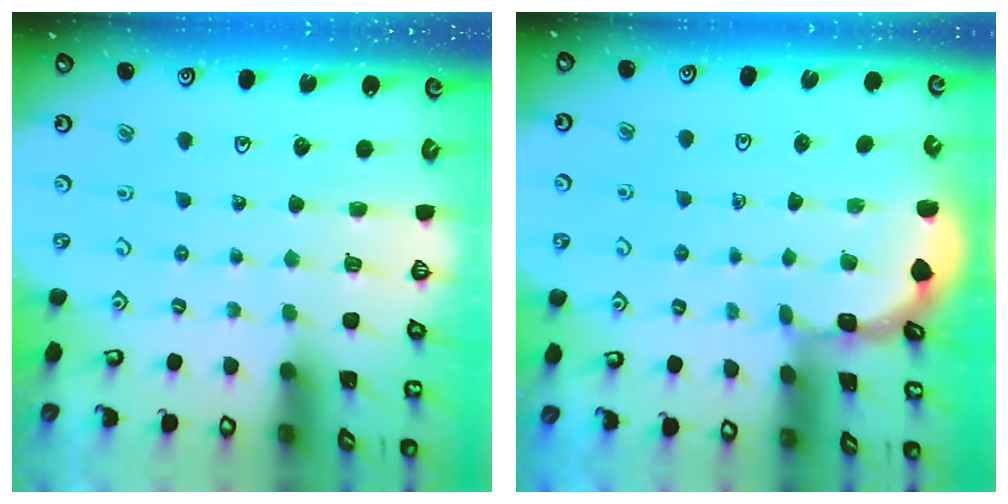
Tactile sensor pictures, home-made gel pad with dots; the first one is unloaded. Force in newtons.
{"total": 1.7, "press": 1.7, "slide": 0.1}